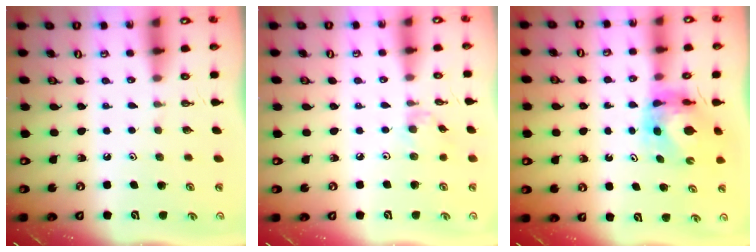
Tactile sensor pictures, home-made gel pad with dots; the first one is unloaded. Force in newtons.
{"total": 4.3, "press": 4.2, "slide": 0.6}
{"total": 7.0, "press": 7.0, "slide": 0.6}